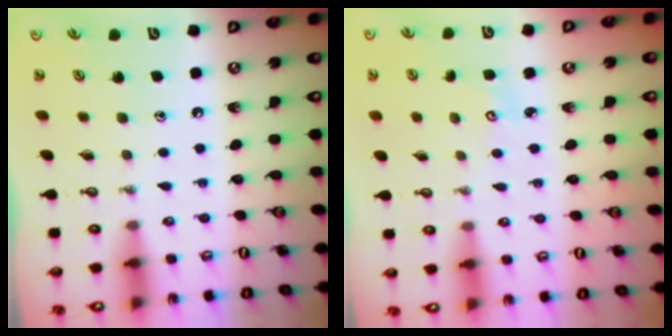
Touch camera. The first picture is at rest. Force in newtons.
{"total": 2.1, "press": 2.1, "slide": 0.2}